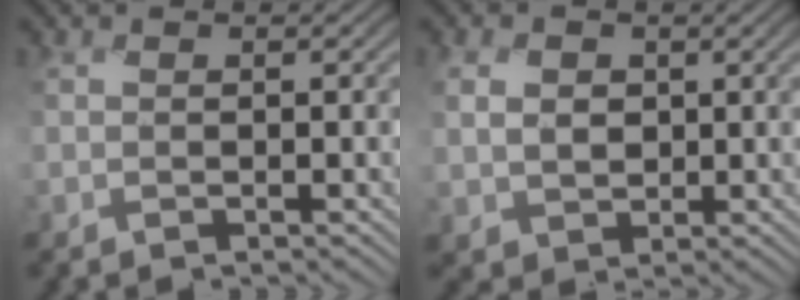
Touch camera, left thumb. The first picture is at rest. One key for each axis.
{"total": 3.5, "fx": 0.2, "fy": 3.2, "fz": 1.5, "tx": -0.055, "ty": -0.005, "tz": 0.000}